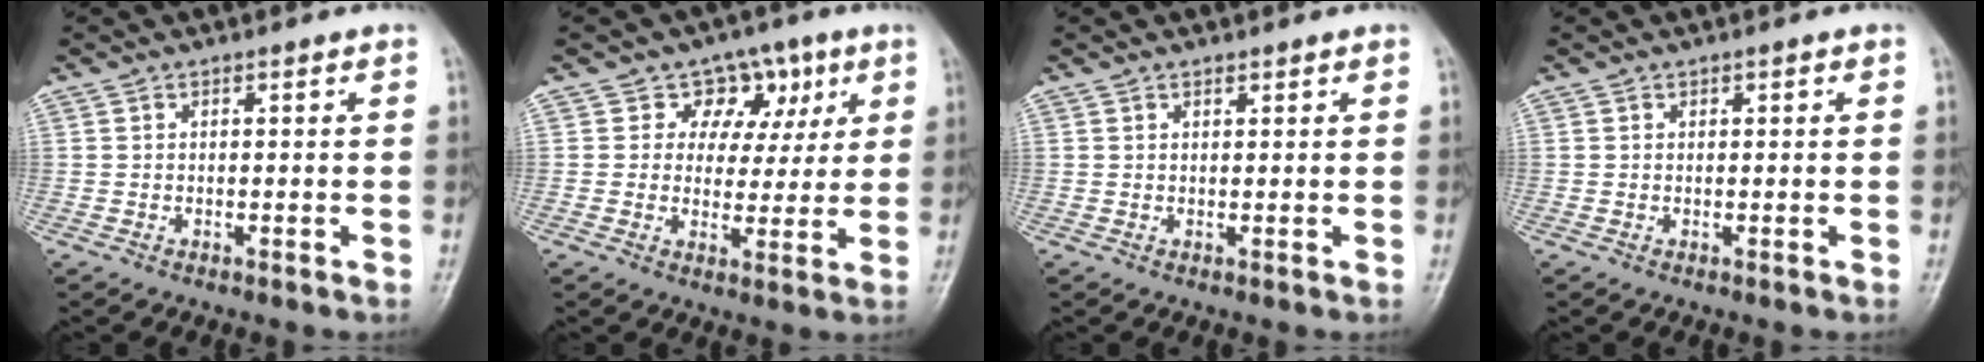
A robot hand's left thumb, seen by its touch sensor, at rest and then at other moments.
{"total": 8.3, "force": [3.9, 6.8, 2.8], "torque": [0.010, -0.006, 0.053]}
{"total": 0.9, "force": [0.7, 0.4, 0.3], "torque": [-0.004, -0.005, 0.011]}
{"total": 0.5, "force": [0.3, 0.4, 0.3], "torque": [0.002, -0.001, 0.003]}